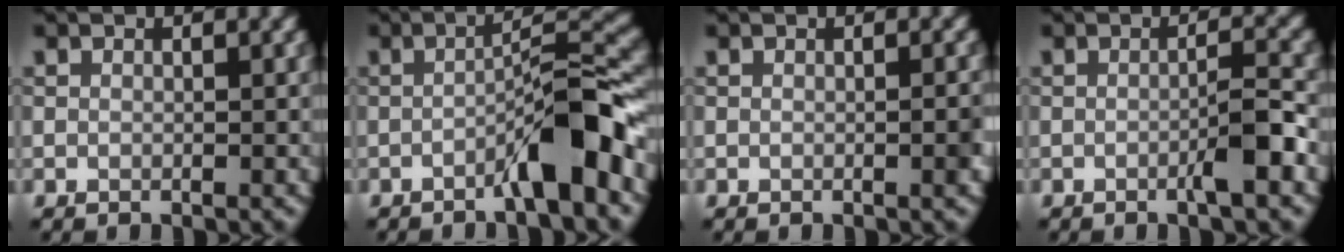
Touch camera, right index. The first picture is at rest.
{"total": 6.4, "force": [-2.9, 0.9, 5.7], "torque": [-0.085, 0.022, -0.054]}
{"total": 1.1, "force": [-0.3, 0.1, 1.1], "torque": [-0.014, 0.004, -0.004]}
{"total": 2.9, "force": [-1.0, 0.1, 2.7], "torque": [-0.042, 0.008, -0.021]}